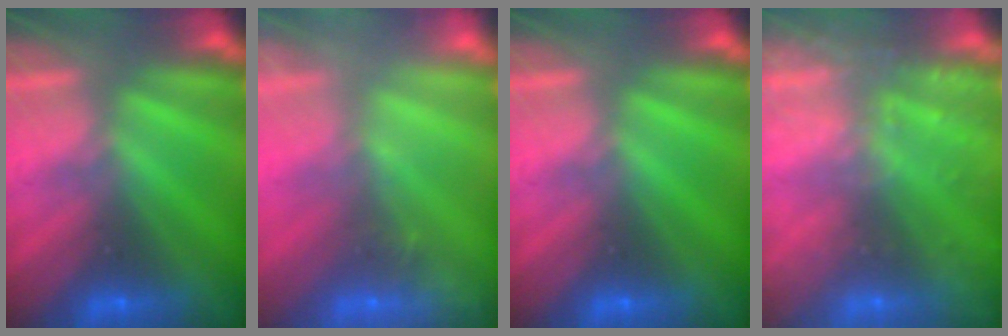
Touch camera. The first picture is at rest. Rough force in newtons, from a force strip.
{"total": 2.2}
{"total": 0.0}
{"total": 13.7}